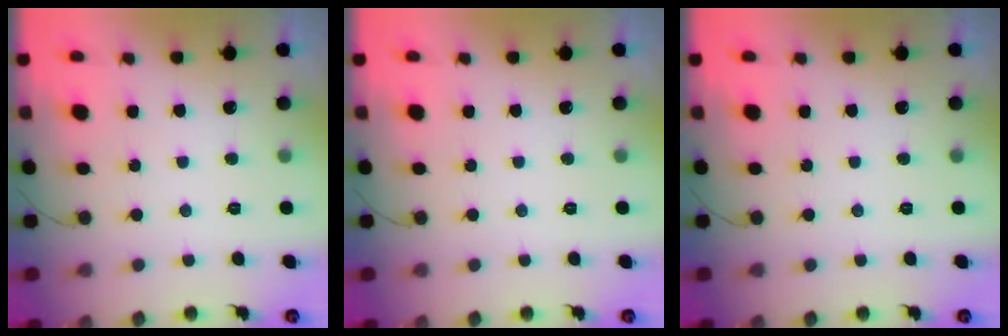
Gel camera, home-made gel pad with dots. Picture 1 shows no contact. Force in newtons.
{"total": 0.0}
{"total": 0.0}